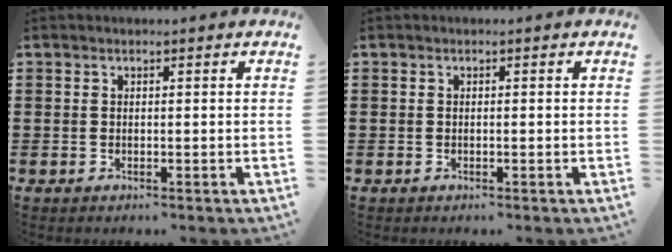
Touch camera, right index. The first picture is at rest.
{"total": 0.0}